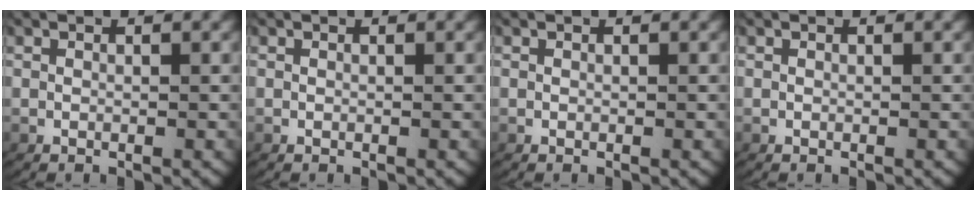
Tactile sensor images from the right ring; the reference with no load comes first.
{"total": 0.0}
{"total": 0.0}
{"total": 0.0}